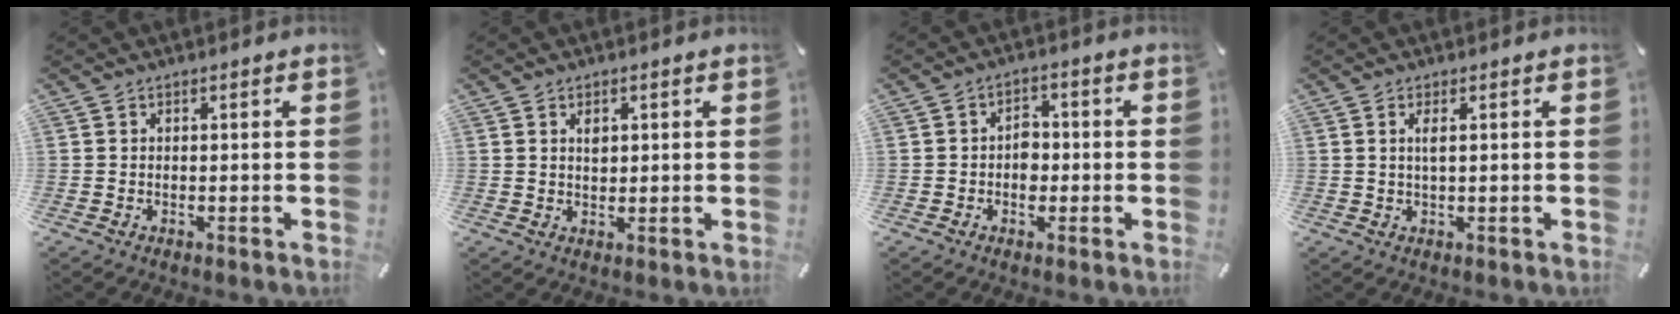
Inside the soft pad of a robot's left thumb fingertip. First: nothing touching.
{"total": 2.2, "force": [0.8, 1.6, 1.3], "torque": [-0.013, -0.003, 0.010]}
{"total": 4.4, "force": [-0.8, 3.4, 2.7], "torque": [-0.033, 0.003, -0.019]}
{"total": 2.2, "force": [0.5, 0.4, 2.1], "torque": [-0.042, 0.001, 0.007]}